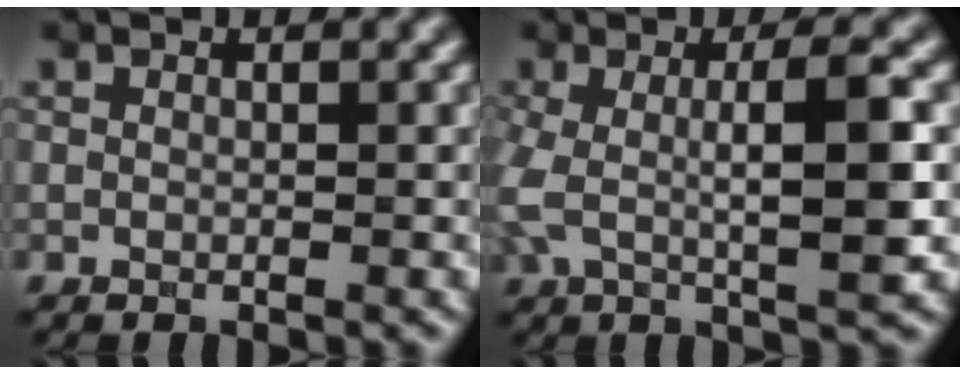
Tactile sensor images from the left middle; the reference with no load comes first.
{"total": 7.3, "force": [-0.2, 2.0, 7.0], "torque": [-0.128, 0.004, -0.006]}